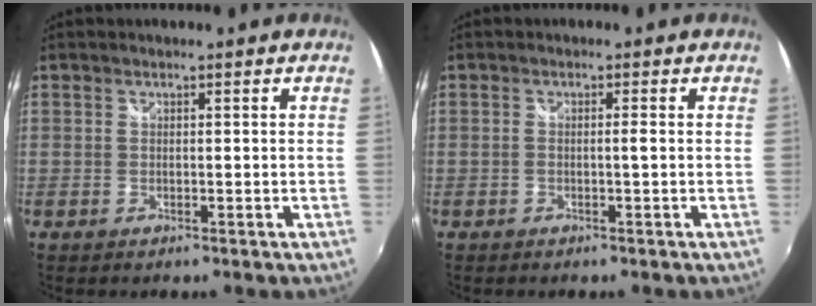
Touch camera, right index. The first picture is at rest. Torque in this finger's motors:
{"motor_torque": [-0.14, 0.04, 0.00, 0.00]}